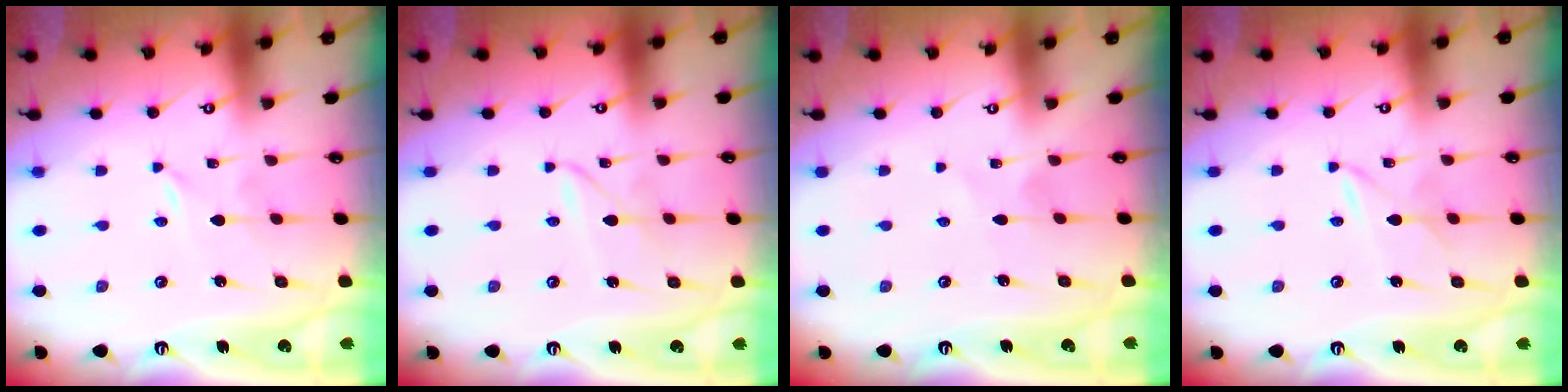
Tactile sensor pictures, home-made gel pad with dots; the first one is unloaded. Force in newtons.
{"total": 1.9, "press": 1.9, "slide": 0.2}
{"total": 2.5, "press": 2.5, "slide": 0.3}
{"total": 2.5, "press": 2.5, "slide": 0.4}